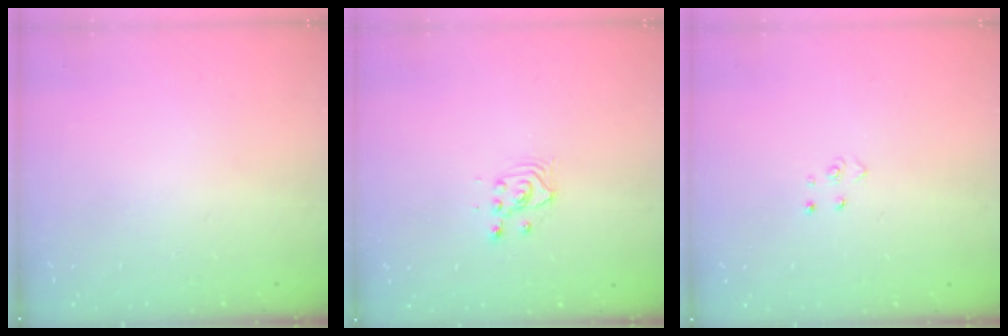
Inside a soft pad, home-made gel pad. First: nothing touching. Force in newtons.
{"total": 3.6, "press": 3.6, "slide": 0.3}
{"total": 2.6, "press": 2.6, "slide": 0.3}